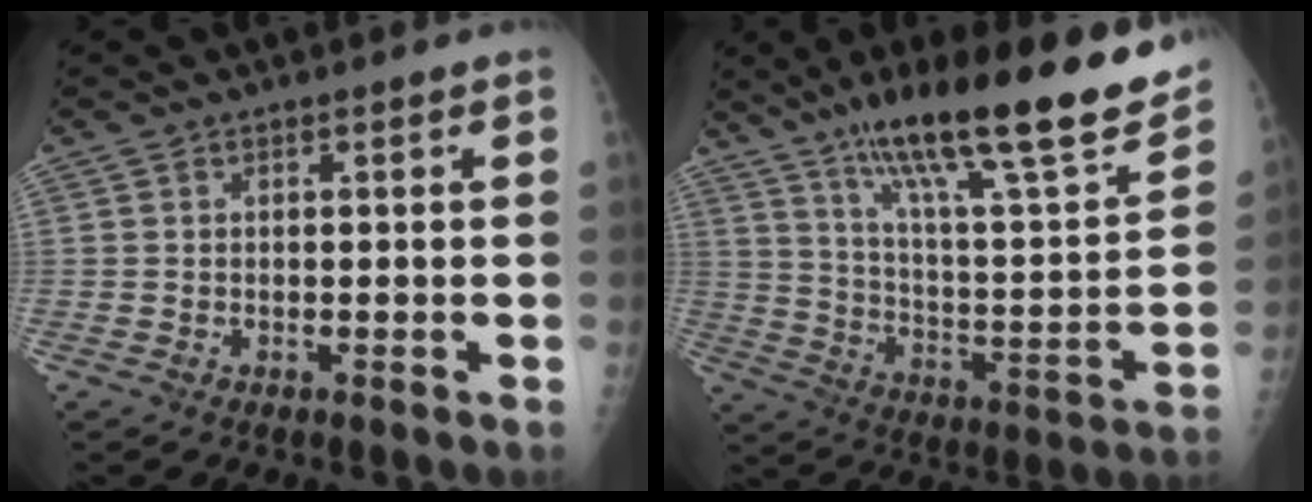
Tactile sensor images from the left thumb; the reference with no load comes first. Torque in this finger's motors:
{"motor_torque": [0.32, 0.19, 1.44, -1.33, 0.15]}